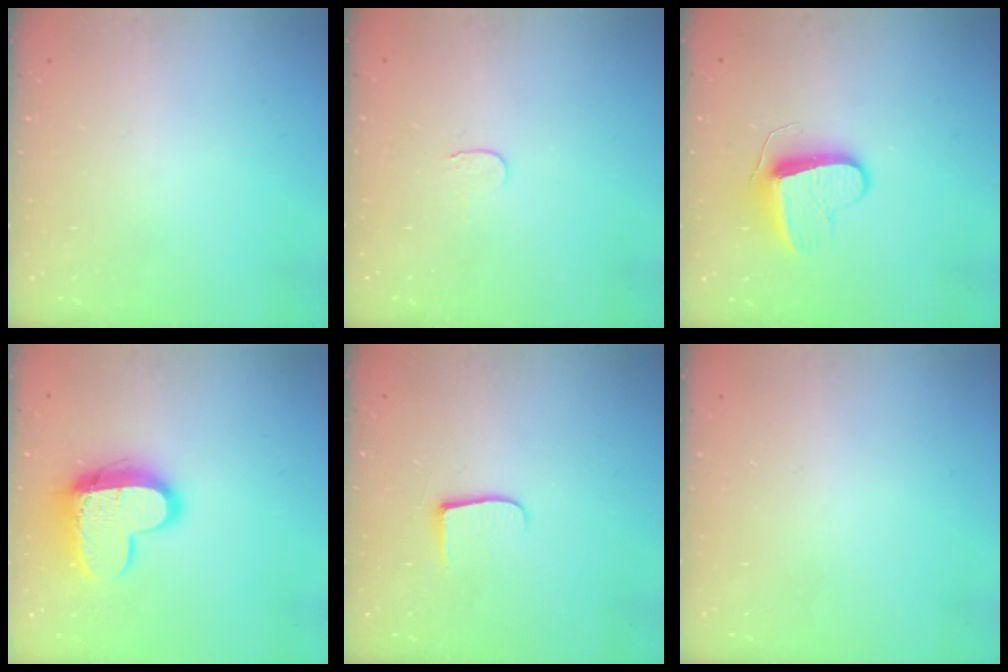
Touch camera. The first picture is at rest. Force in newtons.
{"total": 3.3, "press": 3.3, "slide": 0.4}
{"total": 9.0, "press": 9.0, "slide": 0.2}
{"total": 14.4, "press": 14.4, "slide": 1.0}
{"total": 7.4, "press": 7.4, "slide": 0.6}
{"total": 0.6, "press": 0.6, "slide": 0.2}